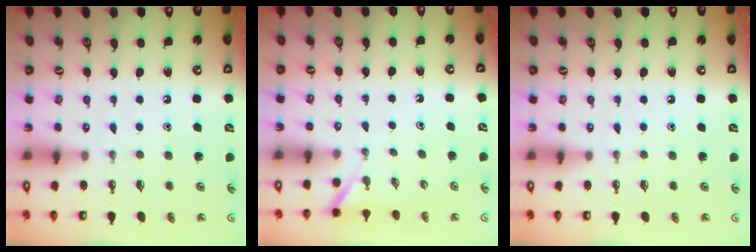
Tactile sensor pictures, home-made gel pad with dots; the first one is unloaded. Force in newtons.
{"total": 1.5, "press": 1.5, "slide": 0.1}
{"total": 0.0}